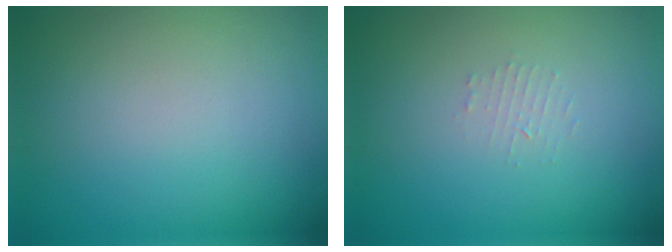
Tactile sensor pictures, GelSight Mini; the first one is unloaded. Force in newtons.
{"total": 0.9, "press": 0.9, "slide": 0.2}